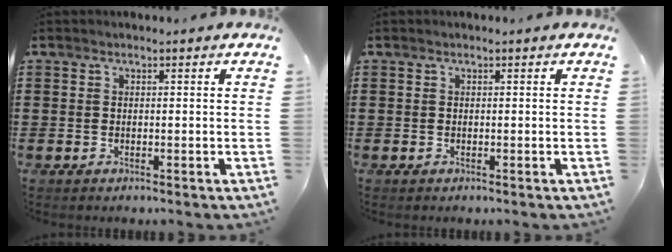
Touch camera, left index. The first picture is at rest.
{"total": 0.0}